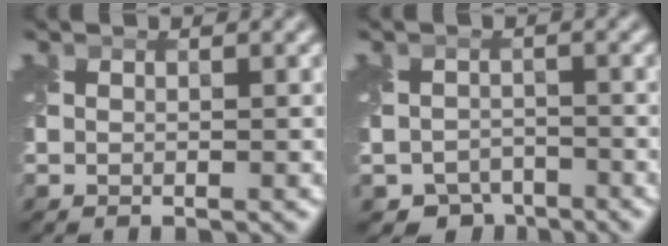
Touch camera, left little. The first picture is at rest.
{"total": 3.6, "force": [-2.8, 2.1, 0.5], "torque": [0.002, -0.006, -0.050]}